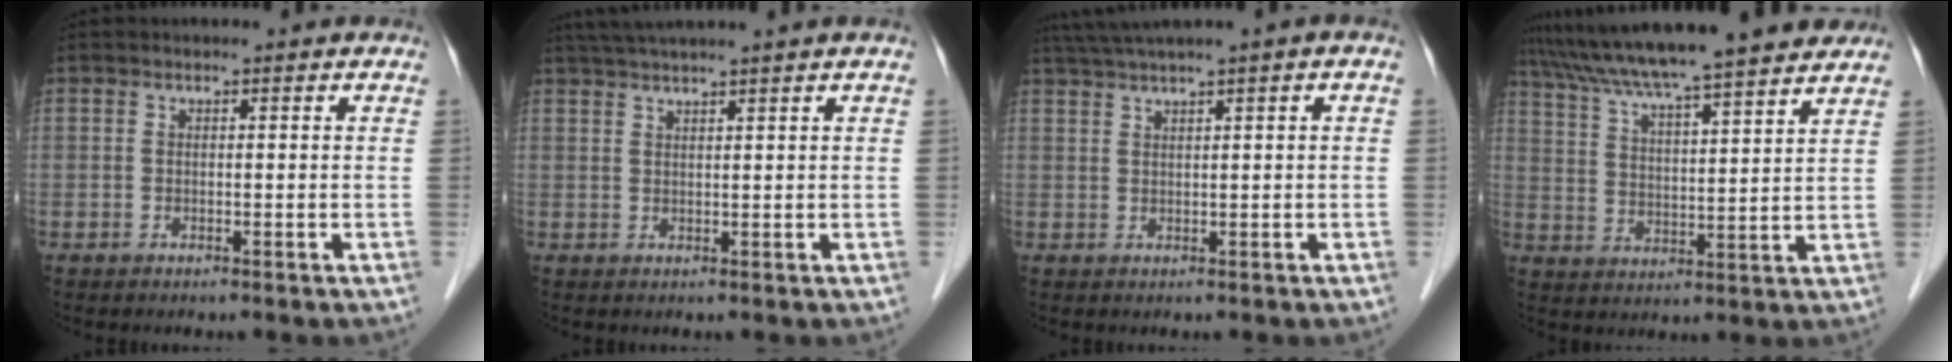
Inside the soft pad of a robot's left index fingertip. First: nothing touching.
{"total": 6.3, "force": [5.3, -1.3, 3.2], "torque": [-0.049, 0.030, 0.086]}
{"total": 4.5, "force": [3.0, -0.7, 3.4], "torque": [-0.073, 0.021, 0.059]}
{"total": 20.2, "force": [17.5, 0.8, 9.9], "torque": [-0.170, 0.023, 0.261]}